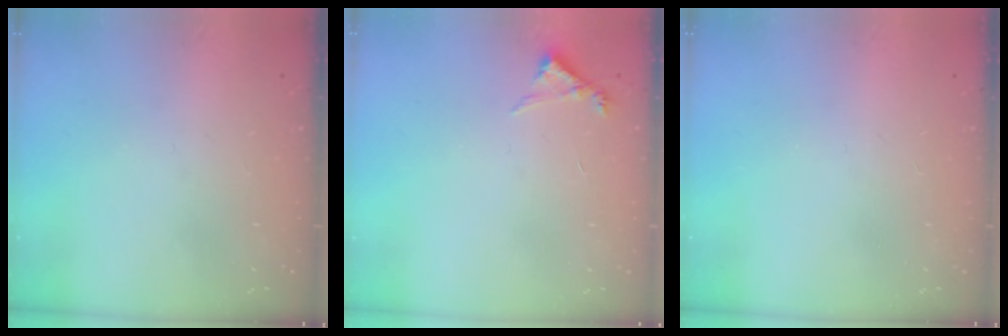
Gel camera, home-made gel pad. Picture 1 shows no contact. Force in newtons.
{"total": 5.0, "press": 5.0, "slide": 0.5}
{"total": 0.0}